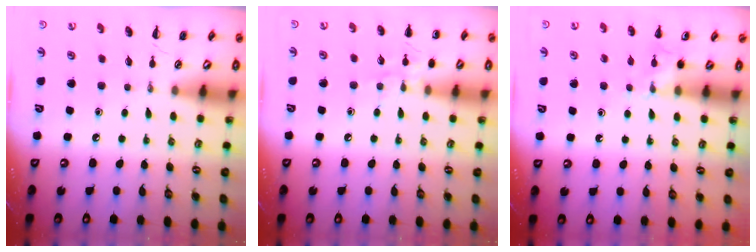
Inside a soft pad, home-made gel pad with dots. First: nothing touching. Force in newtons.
{"total": 7.4, "press": 7.1, "slide": 1.9}
{"total": 6.3, "press": 6.1, "slide": 1.5}